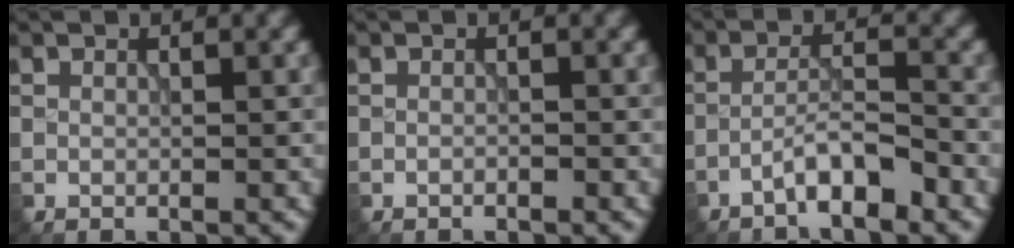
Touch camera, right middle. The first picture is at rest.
{"total": 0.5, "force": [-0.4, 0.1, 0.3], "torque": [-0.004, 0.000, -0.009]}
{"total": 3.7, "force": [-2.6, 0.6, 2.6], "torque": [-0.046, 0.014, -0.054]}